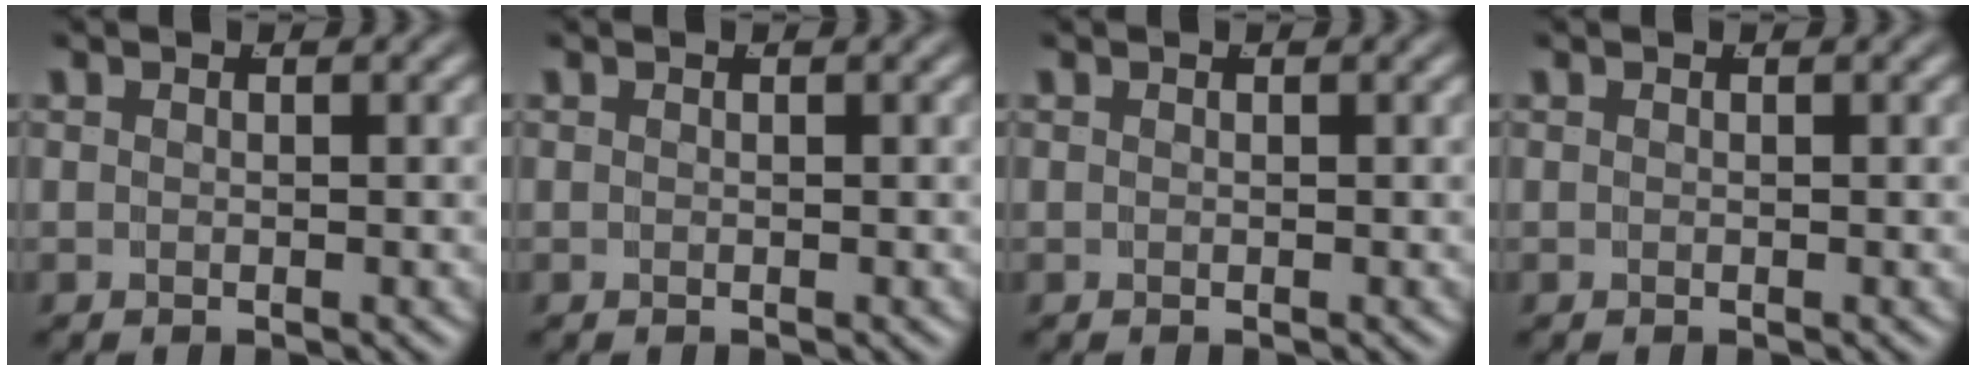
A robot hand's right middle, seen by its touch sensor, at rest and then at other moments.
{"total": 0.0}
{"total": 0.0}
{"total": 0.0}